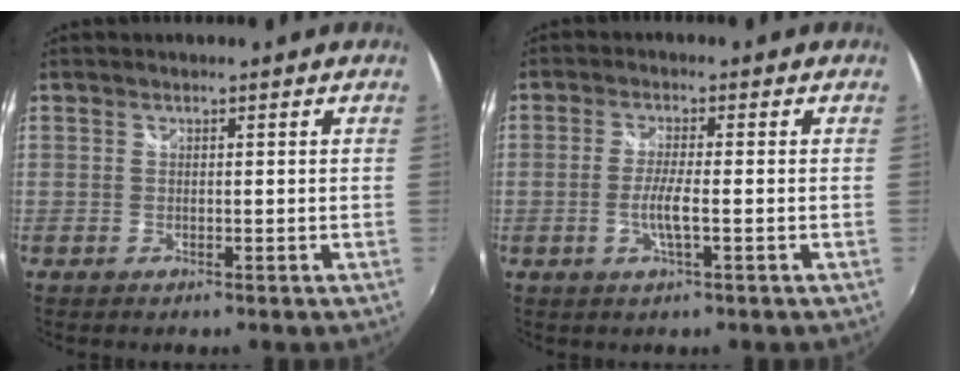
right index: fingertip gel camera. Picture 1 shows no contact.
{"total": 3.9, "force": [-1.2, 0.0, 3.7], "torque": [-0.075, -0.006, -0.024]}